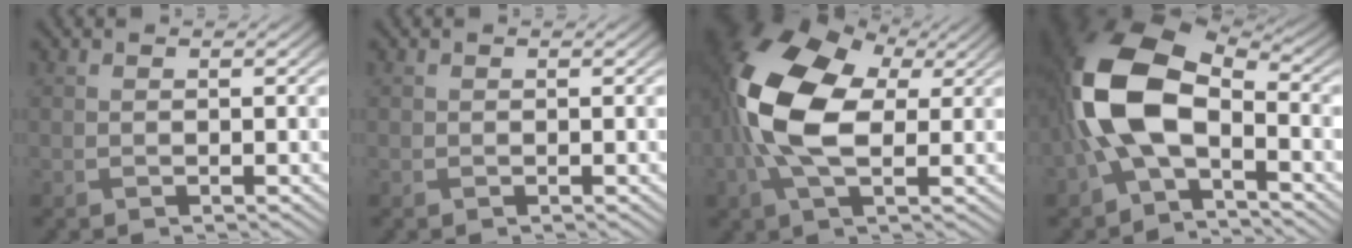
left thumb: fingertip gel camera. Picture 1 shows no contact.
{"total": 0.0}
{"total": 14.9, "force": [1.1, 8.5, 12.2], "torque": [-0.281, 0.012, 0.009]}
{"total": 13.9, "force": [-1.9, 8.1, 11.1], "torque": [-0.264, 0.005, -0.051]}